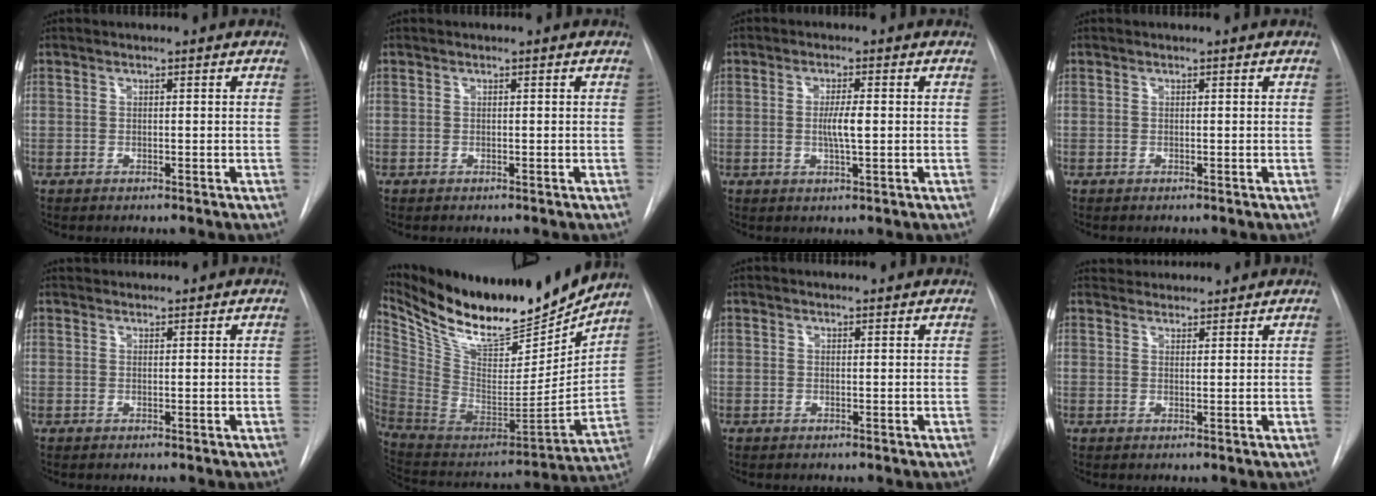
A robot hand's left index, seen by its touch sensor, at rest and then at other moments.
{"total": 0.0}
{"total": 3.5, "force": [-0.1, 0.4, 3.5], "torque": [-0.064, -0.003, -0.001]}
{"total": 0.0}
{"total": 2.5, "force": [2.5, 0.4, 0.2], "torque": [-0.004, 0.030, 0.043]}
{"total": 24.8, "force": [22.0, 5.3, 10.1], "torque": [-0.188, -0.047, 0.360]}
{"total": 2.6, "force": [2.5, 0.5, 0.4], "torque": [-0.009, 0.014, 0.027]}
{"total": 5.0, "force": [4.9, 1.0, 0.2], "torque": [-0.004, 0.032, 0.071]}